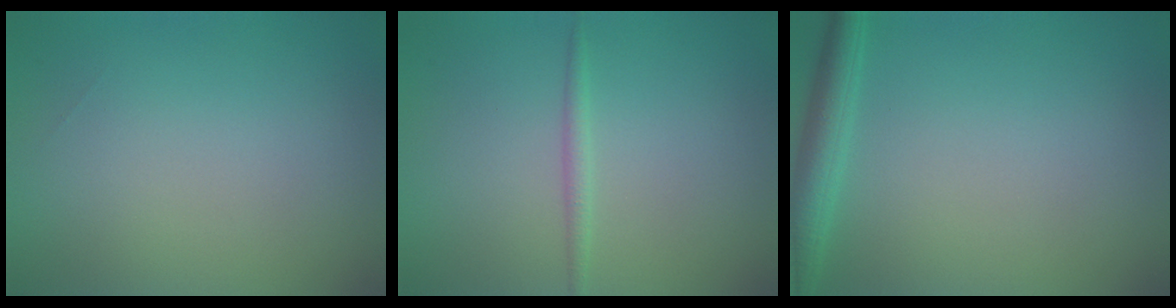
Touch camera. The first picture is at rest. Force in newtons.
{"total": 1.1, "press": 1.1, "slide": 0.1}
{"total": 3.0, "press": 3.0, "slide": 0.2}